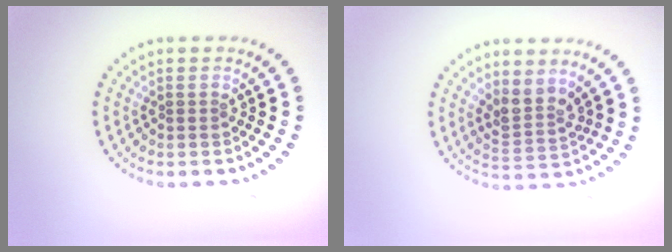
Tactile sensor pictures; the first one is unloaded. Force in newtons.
{"total": 2.6, "press": 2.0, "slide": 1.7}